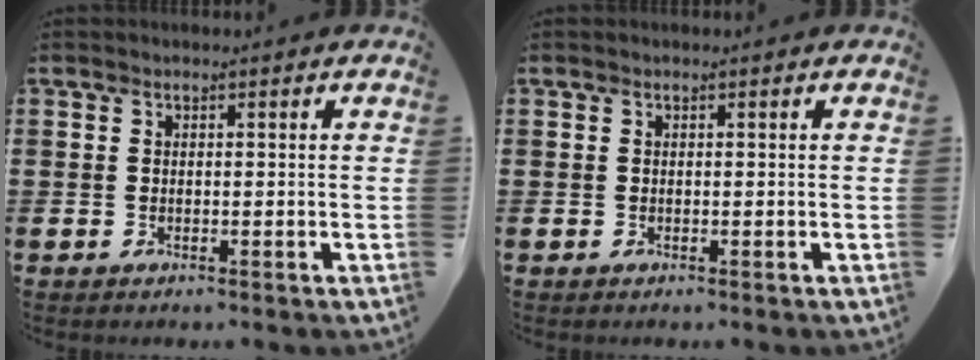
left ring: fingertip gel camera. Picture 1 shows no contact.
{"total": 0.0}